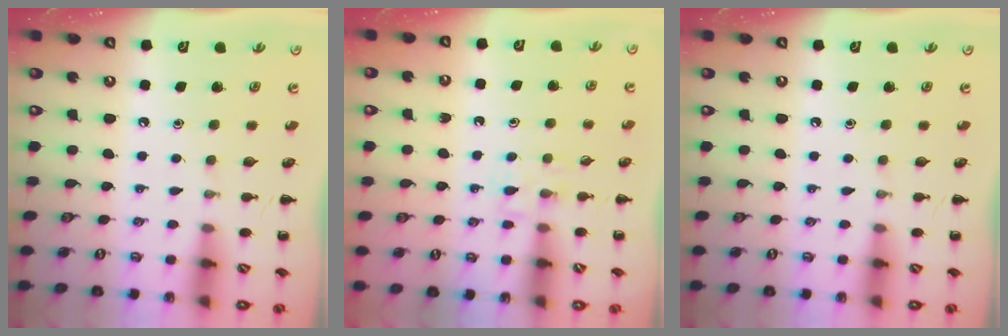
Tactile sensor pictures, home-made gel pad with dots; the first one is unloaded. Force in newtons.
{"total": 4.4, "press": 4.1, "slide": 1.5}
{"total": 0.0}